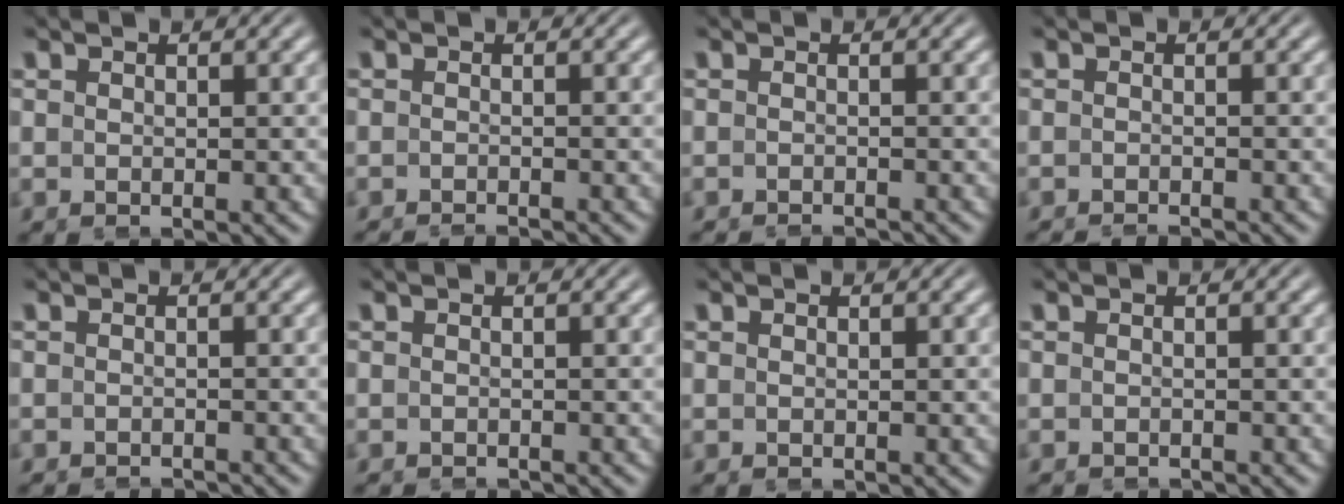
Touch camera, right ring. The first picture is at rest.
{"total": 2.3, "force": [-2.3, 0.1, 0.3], "torque": [-0.006, -0.008, -0.035]}
{"total": 2.0, "force": [-2.0, 0.0, 0.2], "torque": [-0.005, -0.008, -0.030]}
{"total": 2.3, "force": [-2.2, 0.0, 0.3], "torque": [-0.004, -0.007, -0.035]}
{"total": 2.0, "force": [-2.0, 0.1, 0.0], "torque": [0.000, -0.009, -0.029]}
{"total": 1.0, "force": [-1.0, 0.0, -0.1], "torque": [-0.002, -0.008, -0.013]}
{"total": 0.0}
{"total": 0.9, "force": [-0.9, -0.1, -0.3], "torque": [-0.001, -0.009, -0.011]}